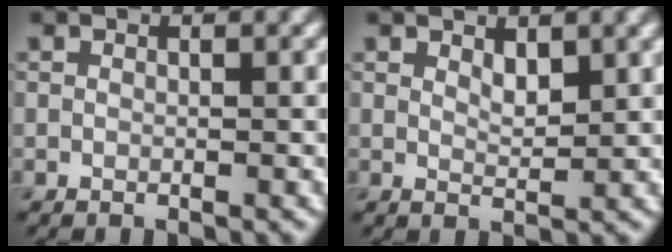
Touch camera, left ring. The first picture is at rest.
{"total": 1.6, "force": [1.0, 0.6, 1.0], "torque": [-0.019, -0.003, 0.020]}